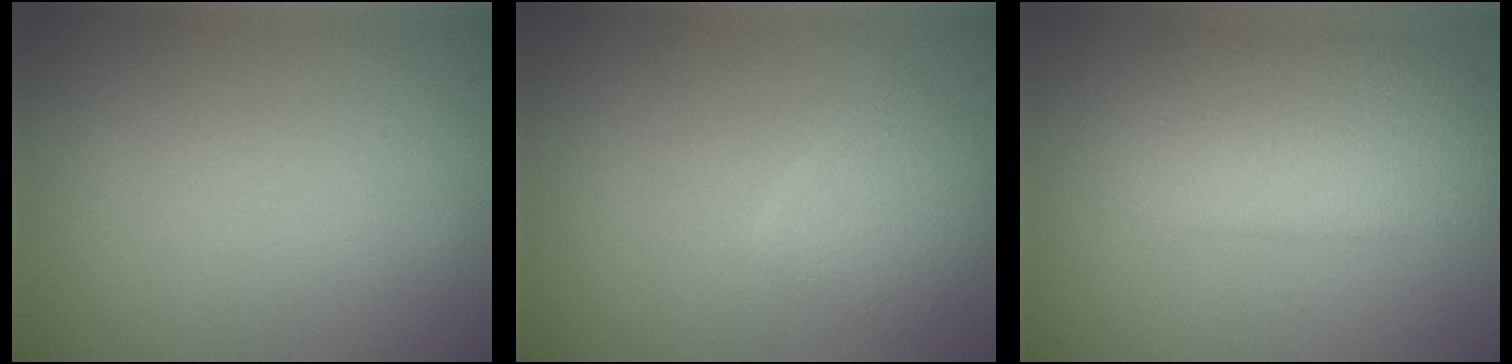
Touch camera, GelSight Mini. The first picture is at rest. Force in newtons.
{"total": 2.6, "press": 2.6, "slide": 0.1}
{"total": 4.8, "press": 4.8, "slide": 0.1}